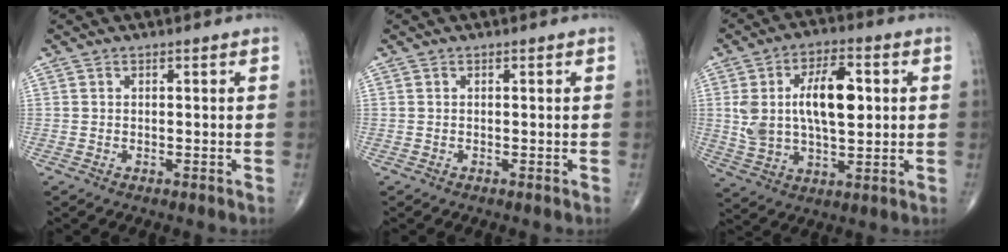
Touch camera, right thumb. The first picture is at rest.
{"total": 0.0}
{"total": 15.3, "force": [2.5, 7.8, 12.9], "torque": [-0.214, 0.007, 0.050]}